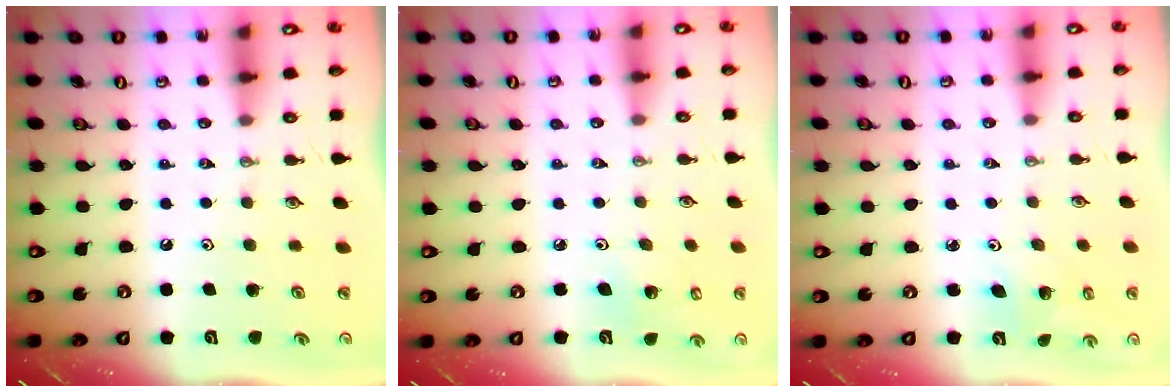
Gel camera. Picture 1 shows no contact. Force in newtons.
{"total": 5.1, "press": 4.7, "slide": 2.1}
{"total": 2.8, "press": 2.8, "slide": 0.2}